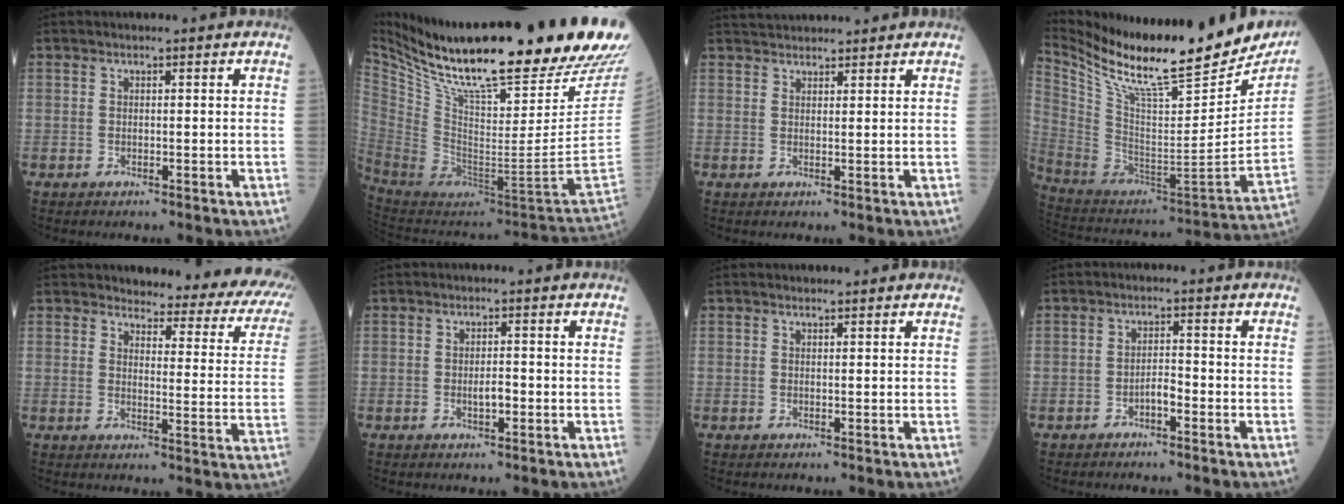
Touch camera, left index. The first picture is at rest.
{"total": 35.8, "force": [26.7, 3.1, 23.6], "torque": [-0.369, -0.068, 0.405]}
{"total": 5.5, "force": [5.3, 0.8, 1.1], "torque": [-0.016, 0.040, 0.081]}
{"total": 28.2, "force": [23.7, 5.2, 14.4], "torque": [-0.260, -0.061, 0.368]}
{"total": 18.9, "force": [17.5, 3.4, 6.3], "torque": [-0.048, -0.087, 0.177]}
{"total": 1.9, "force": [-0.6, 0.6, 1.7], "torque": [-0.029, 0.001, -0.006]}
{"total": 1.4, "force": [1.4, 0.1, 0.4], "torque": [-0.010, 0.012, 0.020]}
{"total": 1.9, "force": [-1.3, 0.4, 1.4], "torque": [-0.020, 0.005, -0.022]}